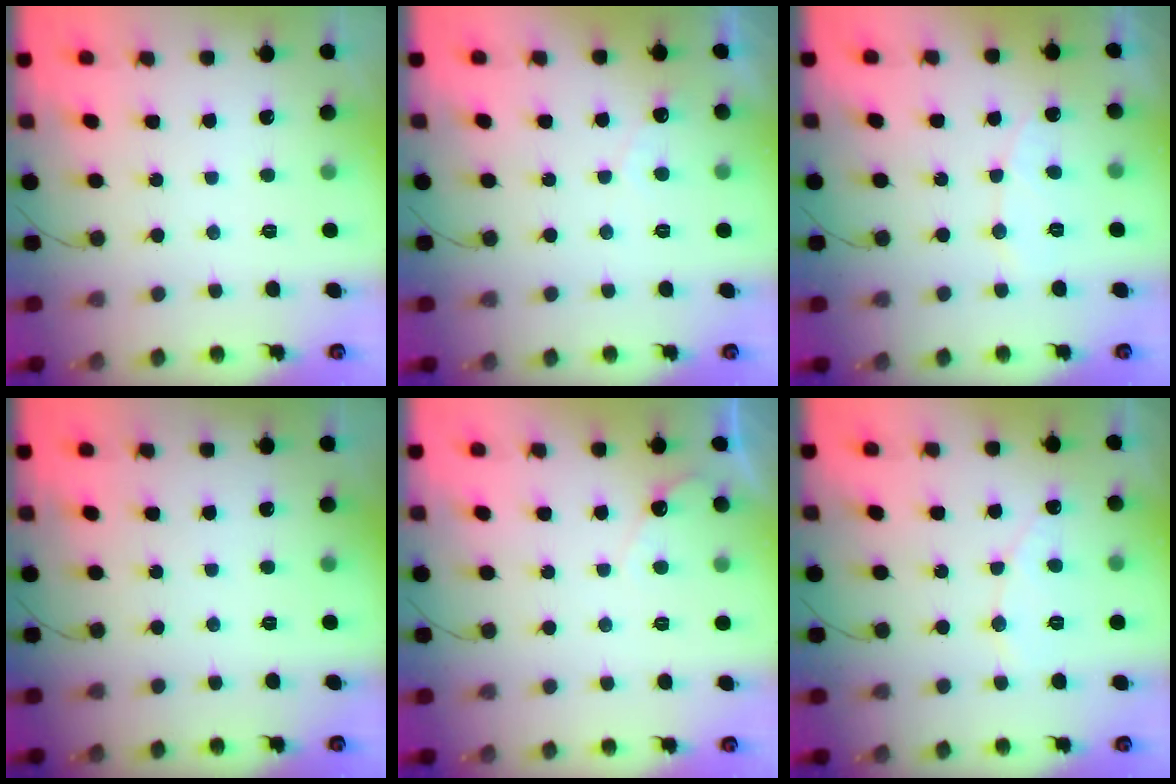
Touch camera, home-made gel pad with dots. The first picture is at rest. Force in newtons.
{"total": 3.8, "press": 3.8, "slide": 0.2}
{"total": 7.2, "press": 7.2, "slide": 0.4}
{"total": 0.0}
{"total": 3.4, "press": 3.4, "slide": 0.2}
{"total": 4.9, "press": 4.9, "slide": 0.4}